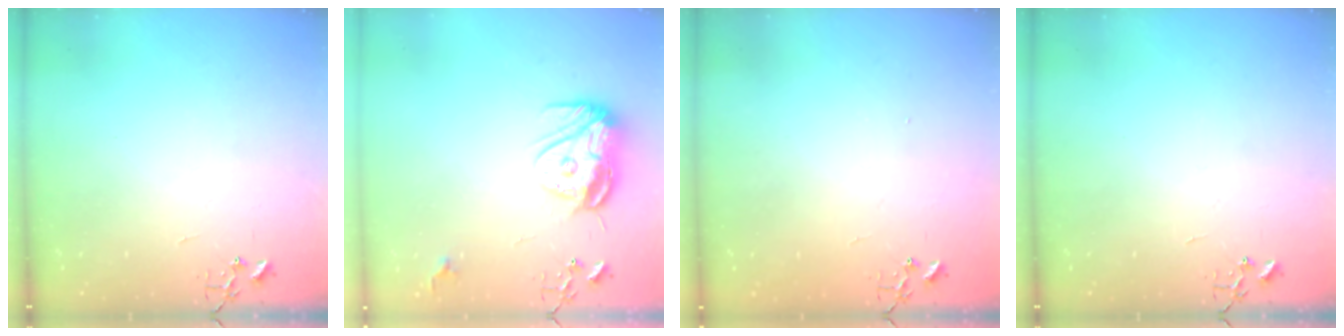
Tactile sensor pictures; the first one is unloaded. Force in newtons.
{"total": 12.4, "press": 12.4, "slide": 1.4}
{"total": 1.1, "press": 1.1, "slide": 0.1}
{"total": 0.0}